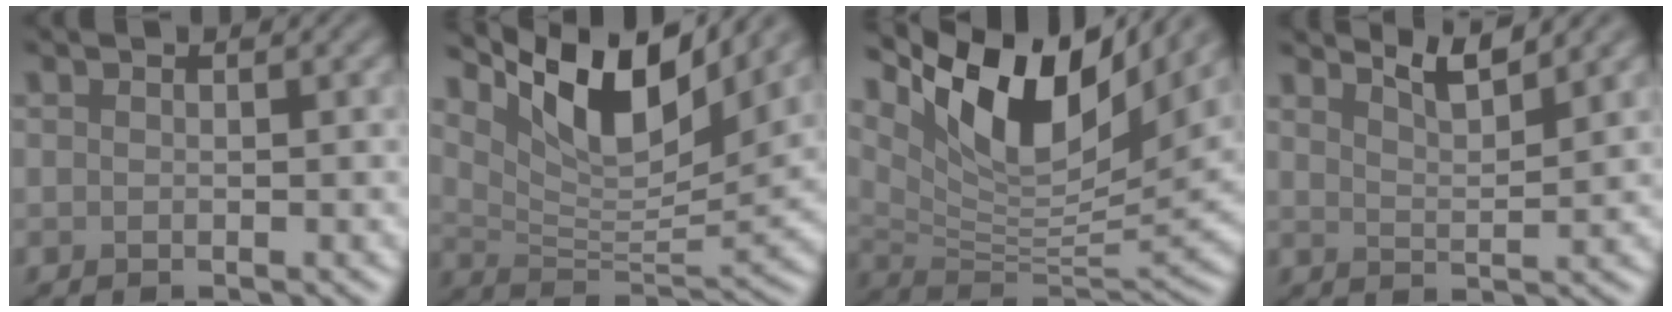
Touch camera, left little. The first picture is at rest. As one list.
[{"total": 9.7, "force": [6.3, 3.2, 6.6], "torque": [-0.114, 0.000, 0.117]}, {"total": 11.8, "force": [7.0, 4.6, 8.4], "torque": [-0.146, 0.002, 0.130]}, {"total": 3.1, "force": [2.6, 0.5, 1.6], "torque": [-0.017, 0.002, 0.044]}]